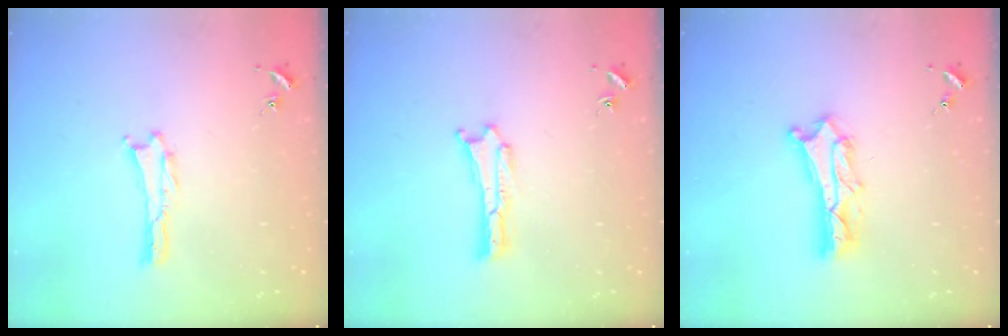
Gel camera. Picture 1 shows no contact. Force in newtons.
{"total": 0.0}
{"total": 6.1, "press": 6.1, "slide": 0.5}